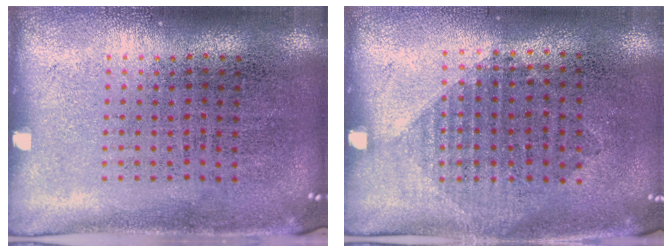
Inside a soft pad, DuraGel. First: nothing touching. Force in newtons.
{"total": 1.0, "press": 0.9, "slide": 0.5}